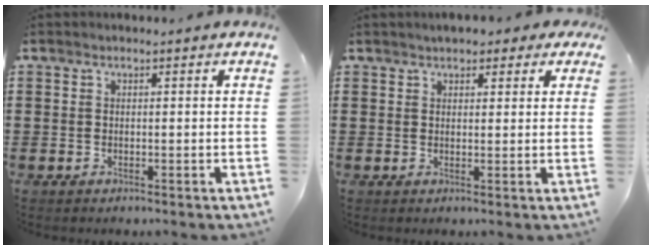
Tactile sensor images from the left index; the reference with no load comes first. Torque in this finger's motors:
{"motor_torque": [1.76, -0.38, 0.75, 0.11]}